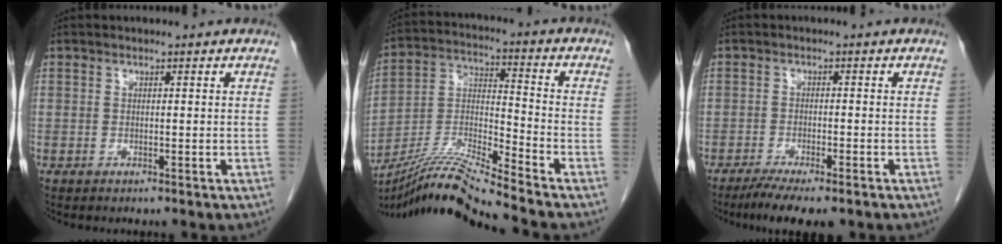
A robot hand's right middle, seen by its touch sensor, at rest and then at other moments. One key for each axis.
{"total": 12.7, "fx": -11.5, "fy": -2.4, "fz": 4.9, "tx": -0.090, "ty": -0.003, "tz": -0.215}
{"total": 7.6, "fx": -5.8, "fy": 1.0, "fz": 4.8, "tx": -0.077, "ty": -0.018, "tz": -0.088}